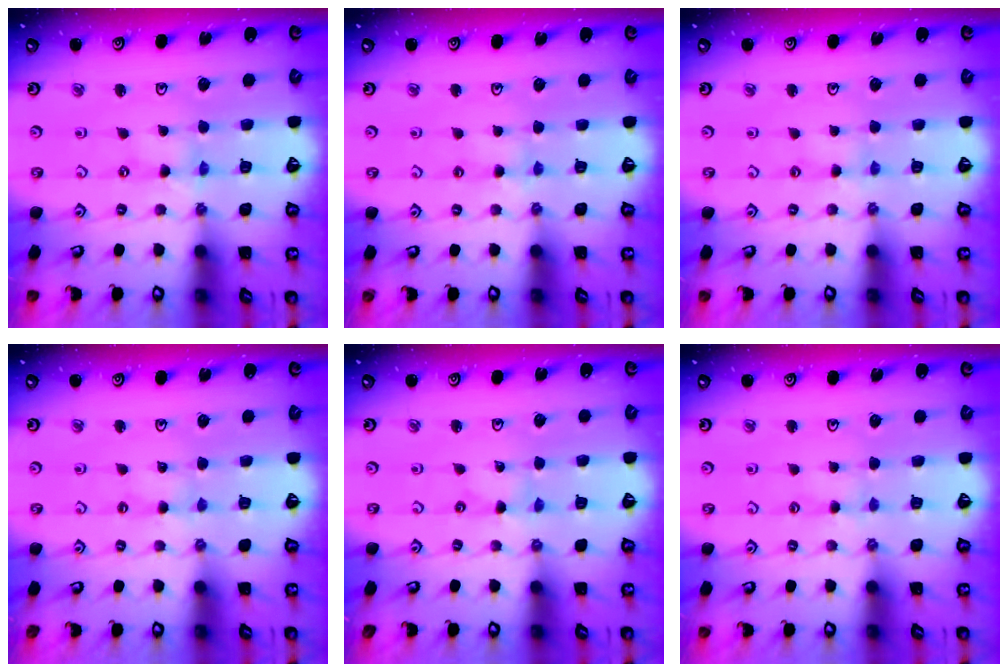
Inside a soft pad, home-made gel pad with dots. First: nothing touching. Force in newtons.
{"total": 2.8, "press": 2.8, "slide": 0.4}
{"total": 2.4, "press": 2.4, "slide": 0.4}
{"total": 1.7, "press": 1.7, "slide": 0.4}
{"total": 0.0}
{"total": 1.5, "press": 1.4, "slide": 0.3}